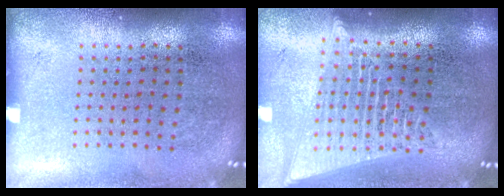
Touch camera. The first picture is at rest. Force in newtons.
{"total": 2.0, "press": 1.8, "slide": 1.0}